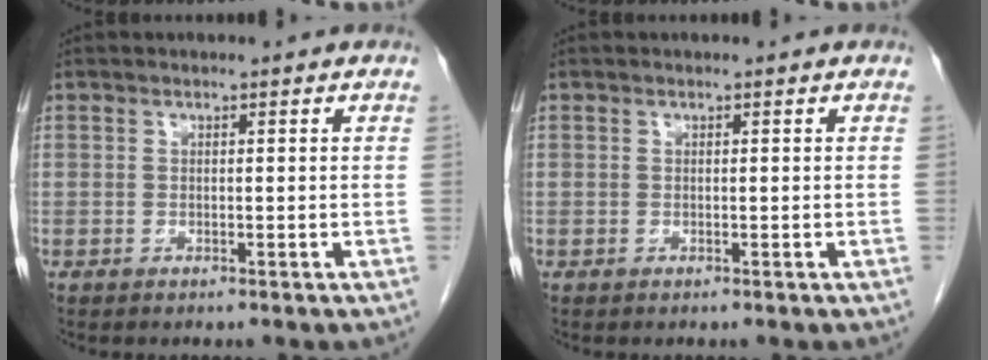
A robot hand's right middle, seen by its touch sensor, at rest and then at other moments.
{"total": 0.0}